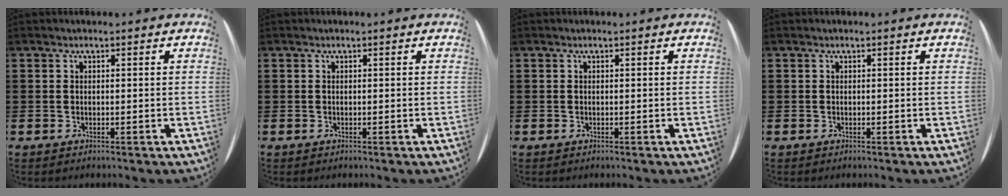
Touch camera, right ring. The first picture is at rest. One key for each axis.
{"total": 0.0}
{"total": 0.0}
{"total": 0.0}